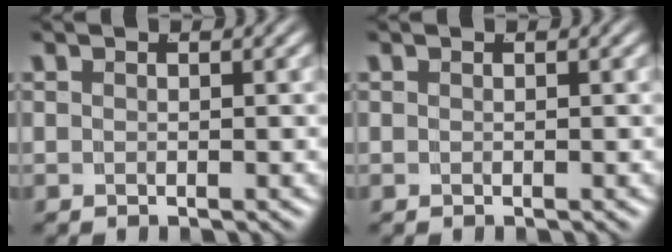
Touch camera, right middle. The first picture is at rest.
{"total": 0.0}